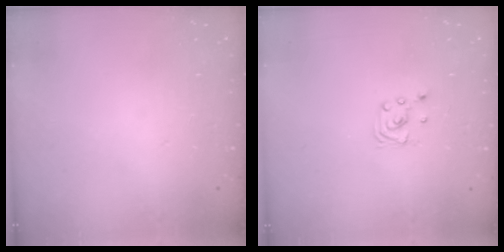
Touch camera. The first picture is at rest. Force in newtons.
{"total": 2.1, "press": 2.1, "slide": 0.2}